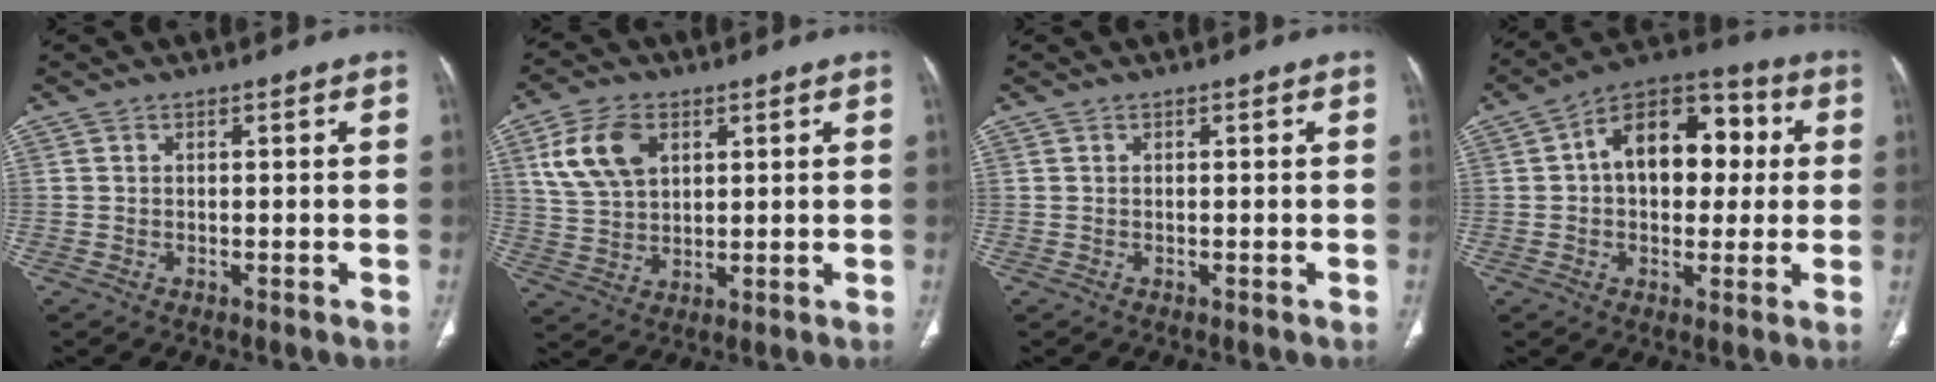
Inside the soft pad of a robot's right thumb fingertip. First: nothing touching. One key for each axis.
{"total": 10.6, "fx": 4.1, "fy": 6.9, "fz": 7.0, "tx": -0.123, "ty": -0.006, "tz": 0.084}
{"total": 0.0}
{"total": 14.8, "fx": 2.4, "fy": 9.4, "fz": 11.2, "tx": -0.129, "ty": 0.027, "tz": 0.028}